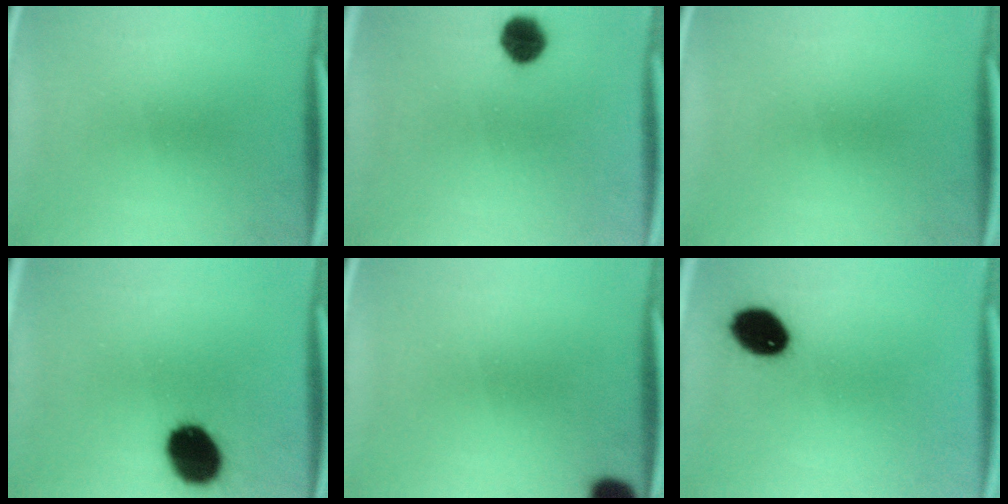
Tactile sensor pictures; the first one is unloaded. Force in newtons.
{"total": 5.6}
{"total": 0.0}
{"total": 13.5}
{"total": 5.5}
{"total": 10.6}